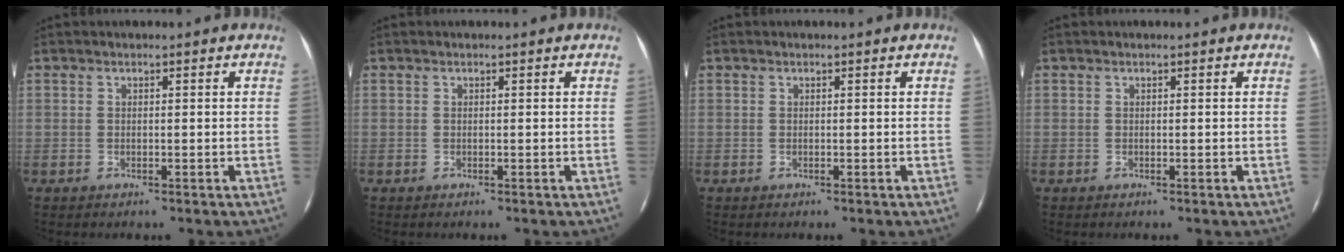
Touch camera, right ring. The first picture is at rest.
{"total": 0.0}
{"total": 0.0}
{"total": 0.0}